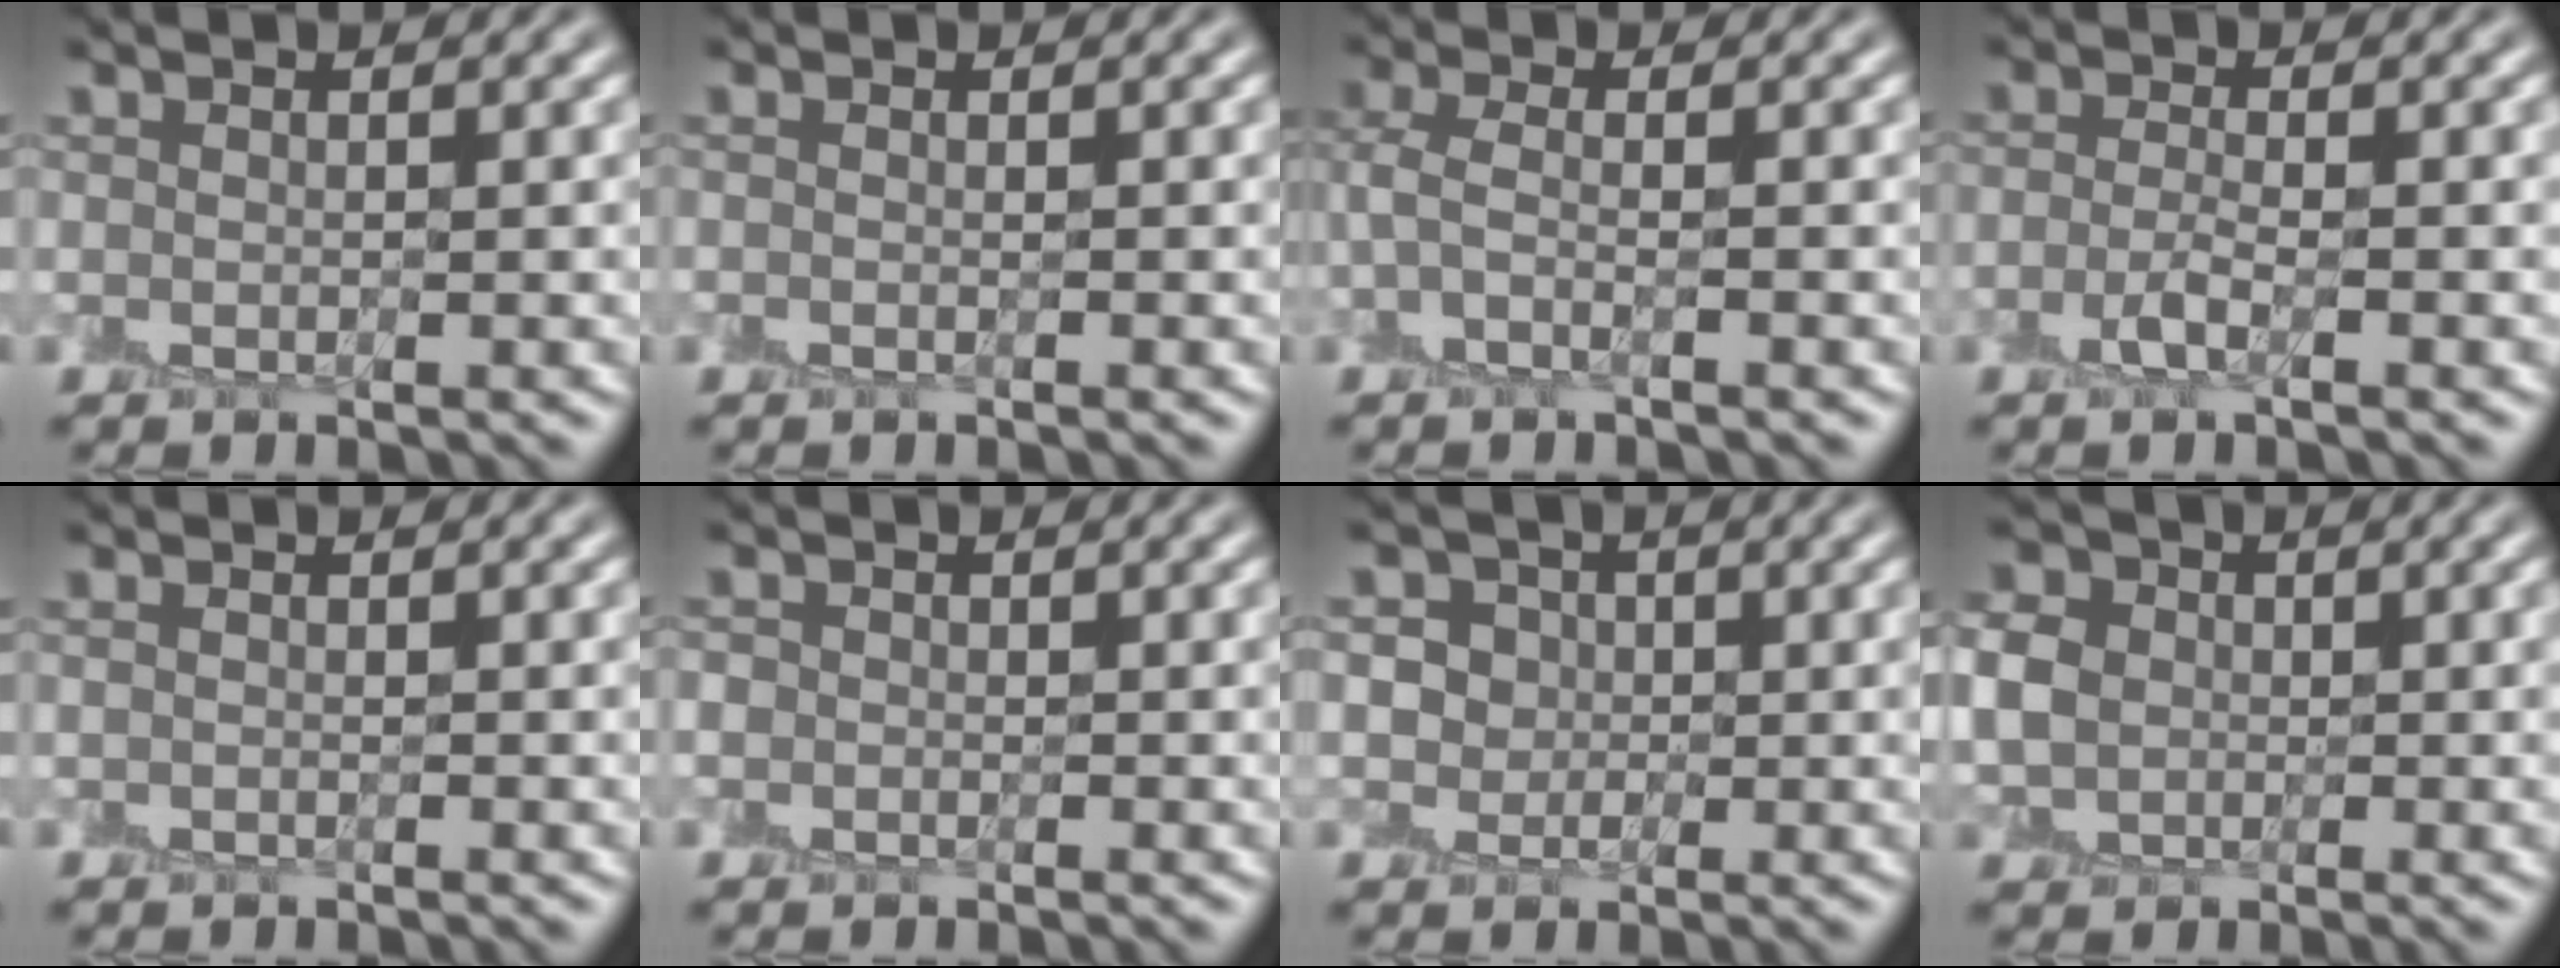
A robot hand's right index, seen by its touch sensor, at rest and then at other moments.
{"total": 0.0}
{"total": 1.7, "force": [-0.5, 0.6, 1.5], "torque": [-0.039, 0.003, -0.012]}
{"total": 1.6, "force": [-1.0, 0.4, 1.1], "torque": [-0.026, 0.001, -0.022]}
{"total": 0.0}
{"total": 1.0, "force": [-0.2, 1.0, 0.1], "torque": [0.000, 0.002, -0.003]}
{"total": 3.6, "force": [0.7, 3.3, 1.1], "torque": [-0.005, 0.012, -0.002]}
{"total": 4.4, "force": [0.1, 3.9, 2.1], "torque": [-0.056, 0.007, 0.000]}